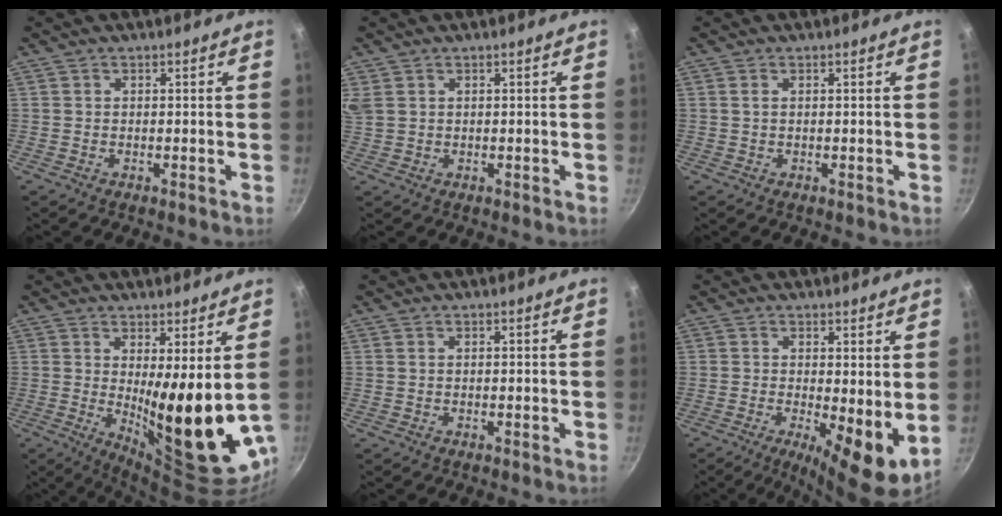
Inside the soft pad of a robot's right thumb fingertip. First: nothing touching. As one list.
[{"total": 3.9, "force": [1.6, 2.9, 2.1], "torque": [-0.042, 0.005, 0.038]}, {"total": 0.8, "force": [0.2, 0.4, 0.6], "torque": [-0.012, 0.001, 0.003]}, {"total": 15.2, "force": [2.1, 3.8, 14.5], "torque": [-0.190, -0.052, 0.045]}, {"total": 0.0}, {"total": 8.7, "force": [-0.1, 2.8, 8.3], "torque": [-0.115, -0.019, 0.002]}]